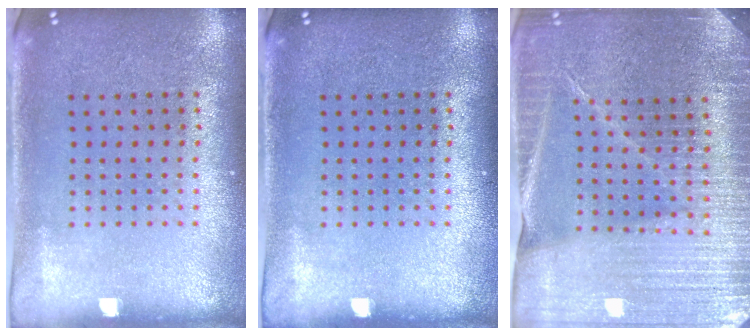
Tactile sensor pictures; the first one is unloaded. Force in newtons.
{"total": 0.0}
{"total": 4.4, "press": 4.1, "slide": 1.6}